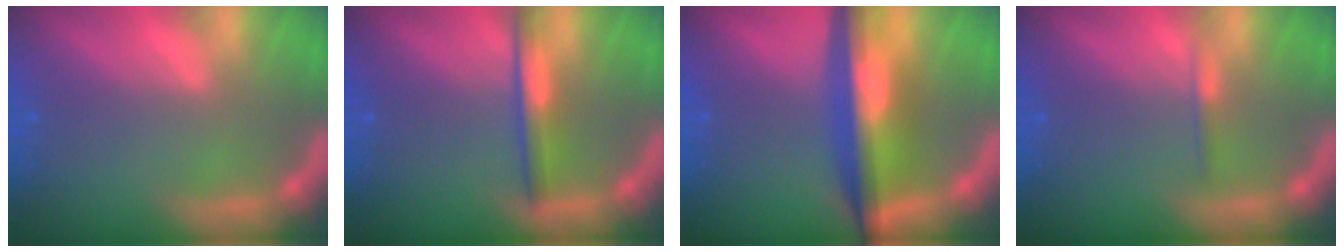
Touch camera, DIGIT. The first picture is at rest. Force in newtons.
{"total": 3.0}
{"total": 8.1}
{"total": 0.9}